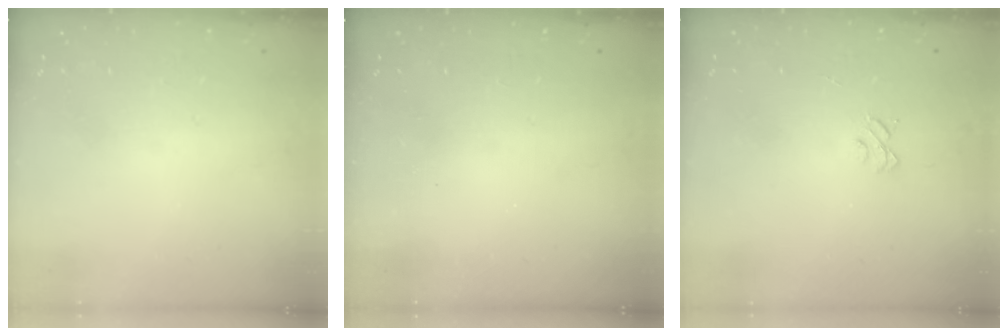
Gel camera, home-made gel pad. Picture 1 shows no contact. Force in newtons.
{"total": 2.4, "press": 2.2, "slide": 0.8}
{"total": 4.0, "press": 4.0, "slide": 0.3}